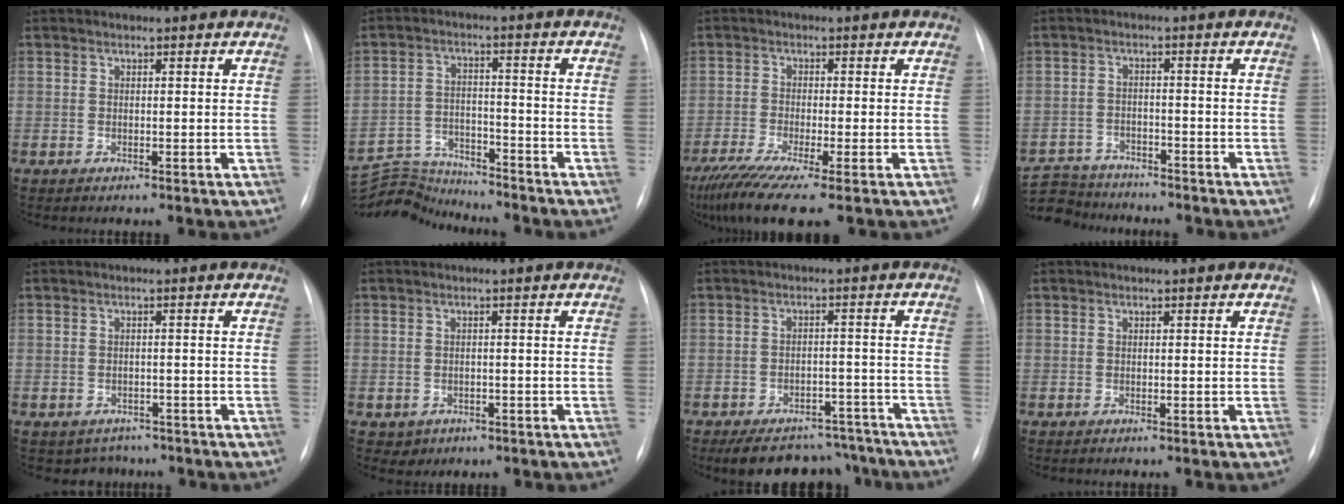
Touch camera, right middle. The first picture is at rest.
{"total": 9.5, "force": [-9.4, 1.0, -0.1], "torque": [-0.006, 0.016, -0.169]}
{"total": 9.9, "force": [-6.8, 0.6, 7.2], "torque": [-0.127, -0.023, -0.117]}
{"total": 8.7, "force": [-8.1, 2.8, 0.9], "torque": [-0.022, 0.007, -0.137]}
{"total": 3.9, "force": [-2.9, 2.5, 0.2], "torque": [0.003, 0.010, -0.037]}
{"total": 2.6, "force": [-1.1, 2.3, 0.5], "torque": [-0.010, 0.007, -0.005]}
{"total": 12.9, "force": [-11.2, 5.5, 3.3], "torque": [-0.034, 0.022, -0.141]}
{"total": 0.0}